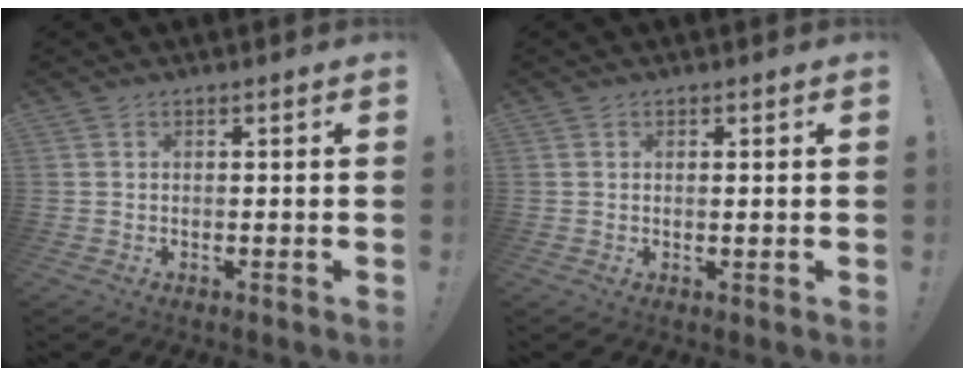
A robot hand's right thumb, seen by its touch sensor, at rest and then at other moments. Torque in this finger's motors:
{"motor_torque": [0.12, -0.43, -0.12, -0.12, -0.01]}